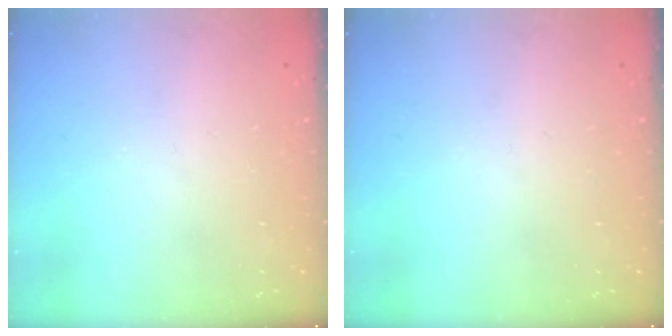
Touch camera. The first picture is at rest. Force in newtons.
{"total": 0.0}